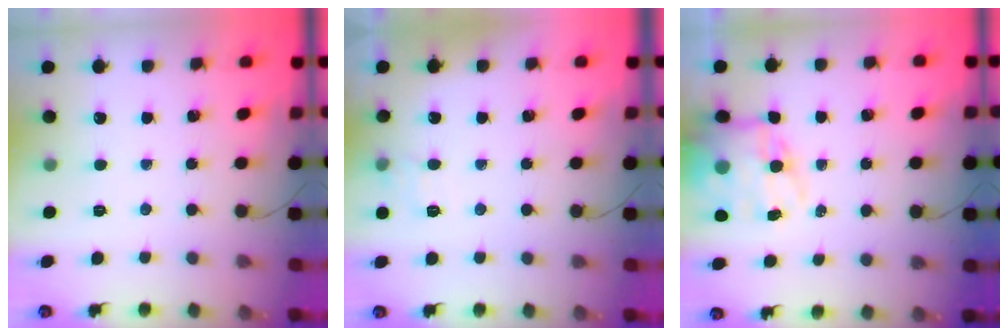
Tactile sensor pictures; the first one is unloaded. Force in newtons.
{"total": 4.2, "press": 3.7, "slide": 2.0}
{"total": 15.9, "press": 15.4, "slide": 4.0}